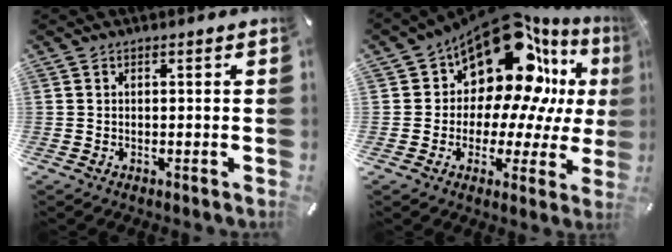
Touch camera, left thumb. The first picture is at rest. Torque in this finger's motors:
{"motor_torque": [2.45, 2.56, 1.62, -1.15, 0.20]}